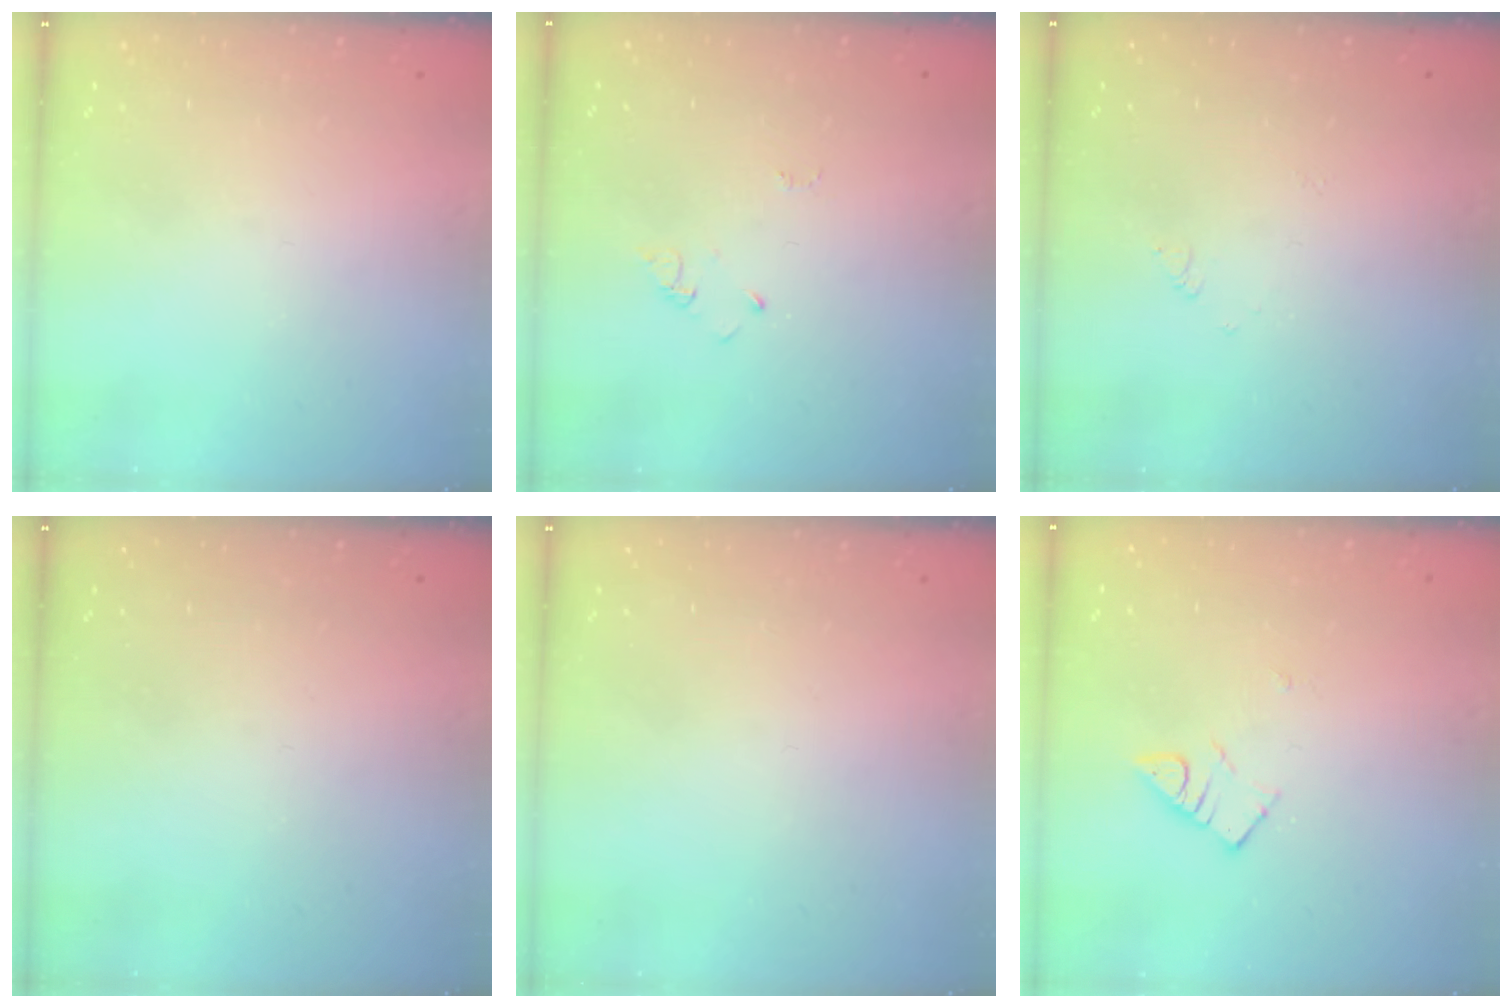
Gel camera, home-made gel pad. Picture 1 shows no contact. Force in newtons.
{"total": 2.9, "press": 2.9, "slide": 0.3}
{"total": 3.0, "press": 3.0, "slide": 0.4}
{"total": 0.0}
{"total": 1.5, "press": 1.5, "slide": 0.1}
{"total": 2.8, "press": 2.7, "slide": 0.3}